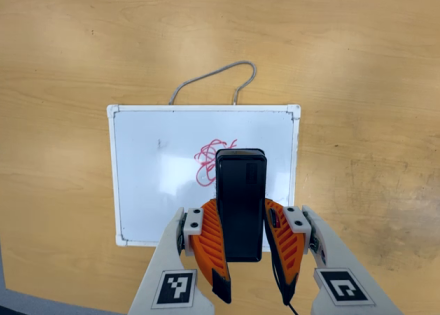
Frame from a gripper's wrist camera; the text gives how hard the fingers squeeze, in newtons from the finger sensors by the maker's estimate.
{"total": 7.8, "left": 5.7, "right": 10.0}